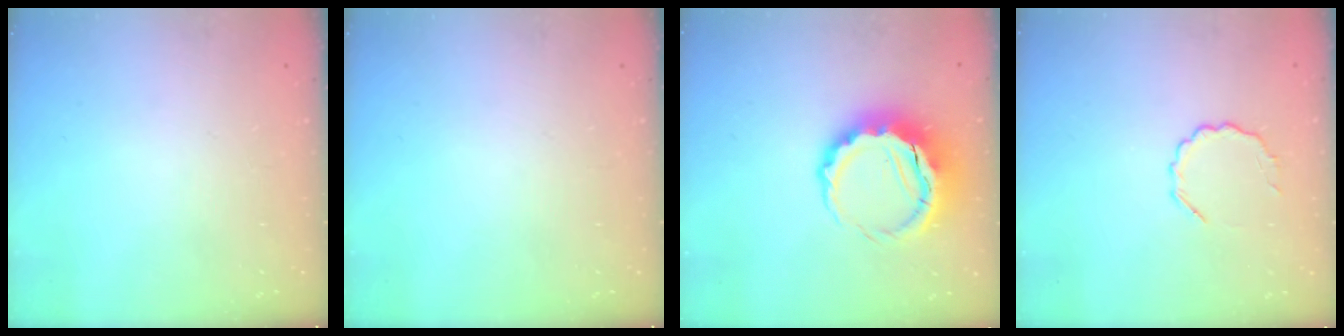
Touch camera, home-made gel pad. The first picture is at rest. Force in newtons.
{"total": 0.0}
{"total": 8.2, "press": 7.9, "slide": 2.0}
{"total": 5.7, "press": 5.5, "slide": 1.3}